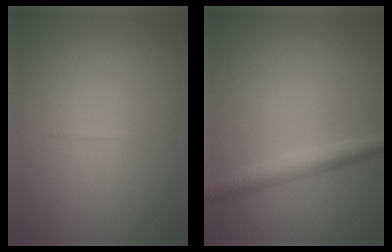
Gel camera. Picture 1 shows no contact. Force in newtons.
{"total": 2.9, "press": 2.9, "slide": 0.0}